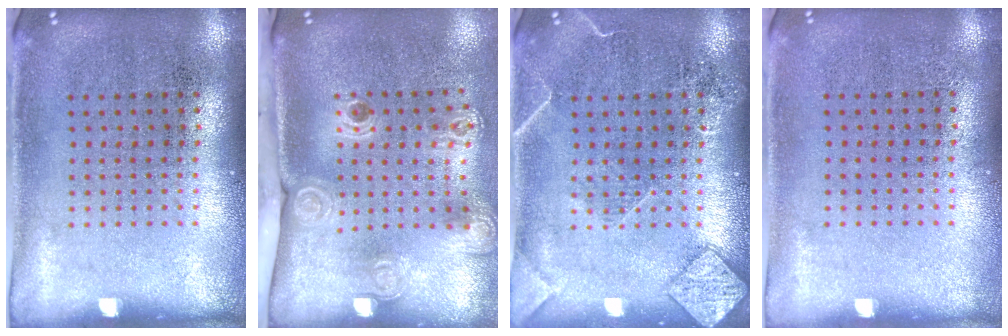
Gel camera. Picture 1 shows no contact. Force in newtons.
{"total": 2.3, "press": 1.6, "slide": 1.6}
{"total": 2.3, "press": 2.3, "slide": 0.3}
{"total": 0.0}